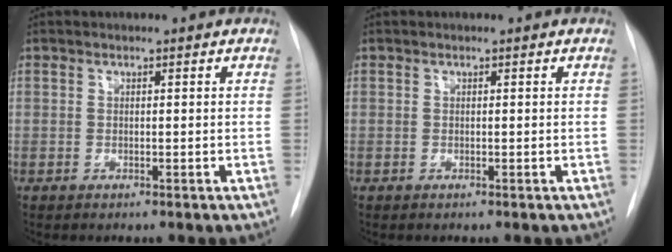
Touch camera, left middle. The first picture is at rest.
{"total": 0.0}